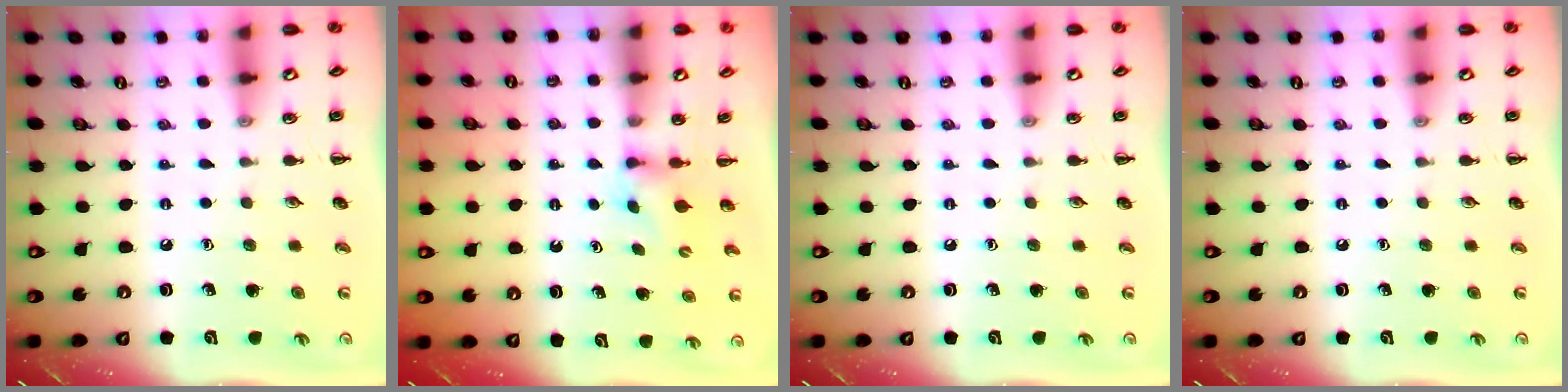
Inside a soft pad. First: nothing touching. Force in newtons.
{"total": 2.2, "press": 1.9, "slide": 1.0}
{"total": 0.0}
{"total": 0.0}